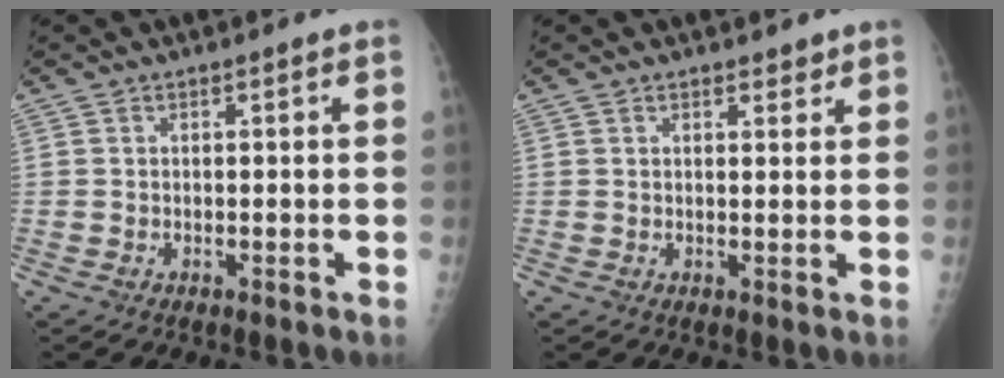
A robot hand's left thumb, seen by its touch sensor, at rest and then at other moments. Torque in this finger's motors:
{"motor_torque": [-0.26, 0.28, -0.14, -0.18, 0.02]}